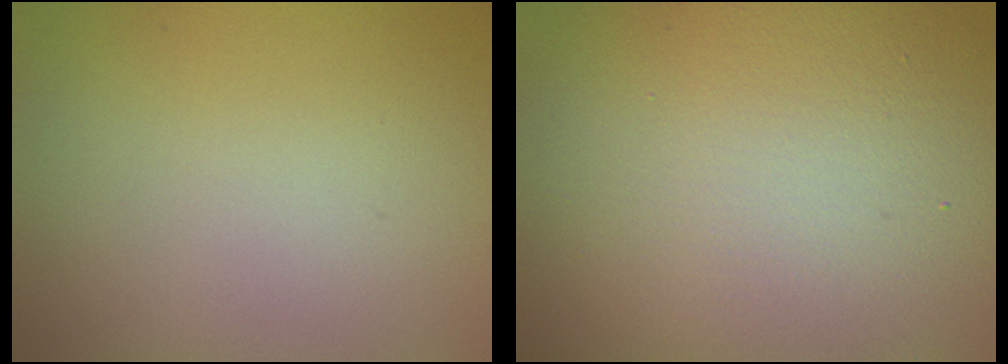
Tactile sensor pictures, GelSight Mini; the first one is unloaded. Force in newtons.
{"total": 16.8, "press": 16.8, "slide": 0.8}